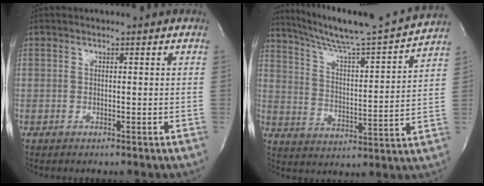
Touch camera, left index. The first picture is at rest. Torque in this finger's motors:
{"motor_torque": [-0.10, -0.31, 0.14, 0.08]}